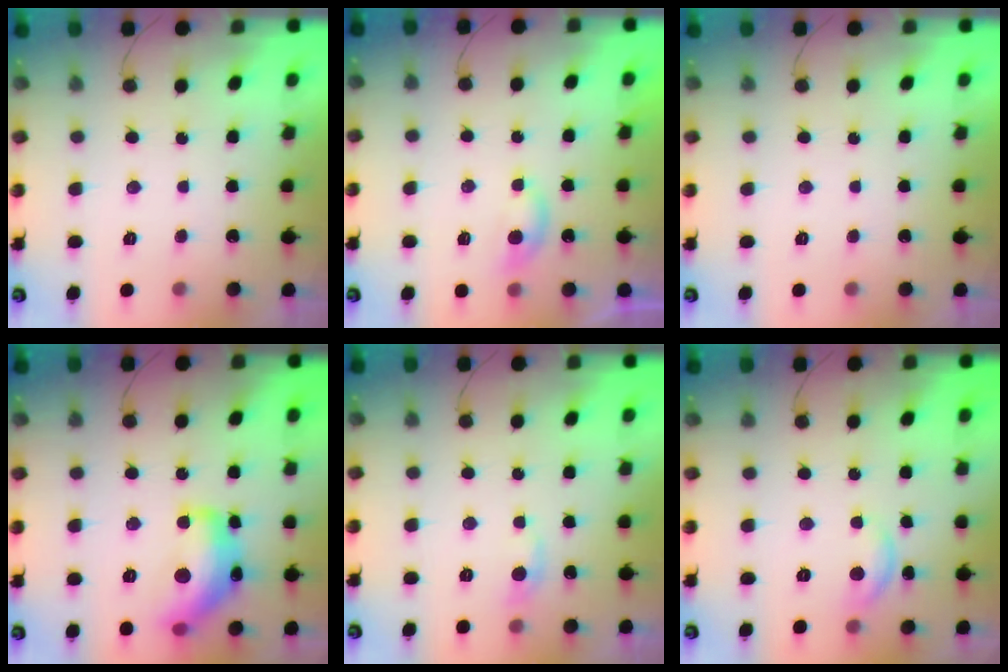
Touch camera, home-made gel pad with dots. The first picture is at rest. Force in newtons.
{"total": 5.0, "press": 4.9, "slide": 0.6}
{"total": 0.0}
{"total": 16.7, "press": 16.6, "slide": 1.1}
{"total": 5.5, "press": 5.5, "slide": 0.5}
{"total": 6.2, "press": 6.2, "slide": 0.4}